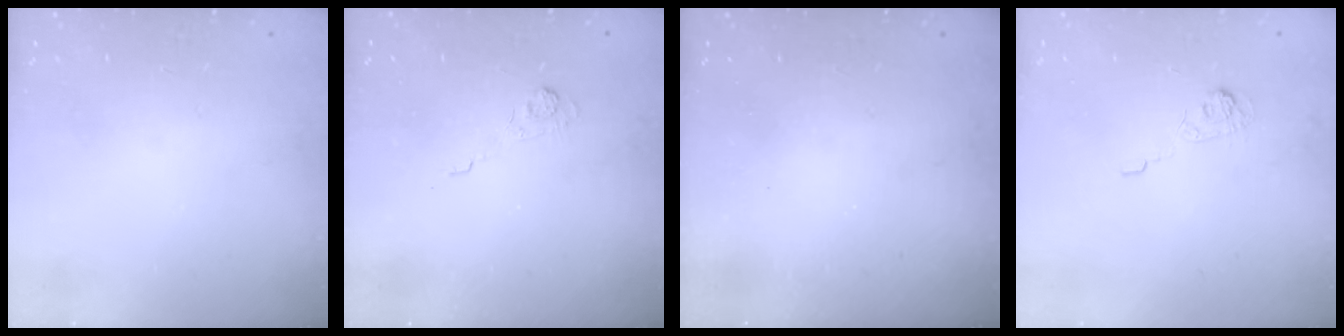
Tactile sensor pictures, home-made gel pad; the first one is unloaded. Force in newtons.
{"total": 2.4, "press": 1.9, "slide": 1.4}
{"total": 2.4, "press": 2.3, "slide": 0.8}
{"total": 3.1, "press": 2.6, "slide": 1.7}